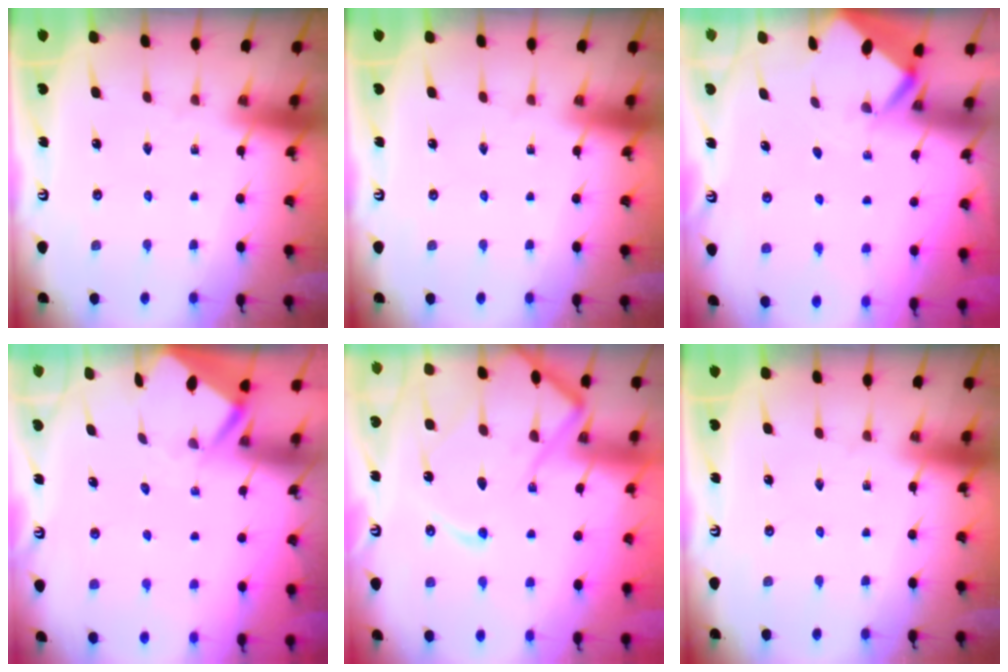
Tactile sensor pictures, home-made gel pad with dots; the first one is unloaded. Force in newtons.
{"total": 0.0}
{"total": 2.9, "press": 2.9, "slide": 0.4}
{"total": 3.5, "press": 3.4, "slide": 0.3}
{"total": 14.0, "press": 14.0, "slide": 1.5}
{"total": 0.0}